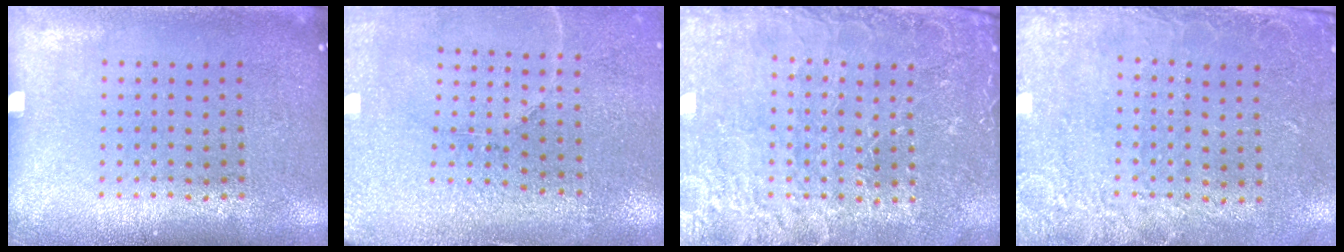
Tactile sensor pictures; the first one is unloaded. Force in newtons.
{"total": 3.2, "press": 3.2, "slide": 0.2}
{"total": 3.5, "press": 3.4, "slide": 0.8}
{"total": 2.6, "press": 1.9, "slide": 1.8}